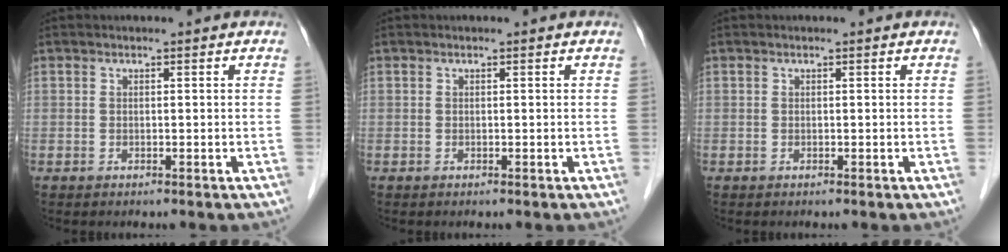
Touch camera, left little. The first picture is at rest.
{"total": 0.0}
{"total": 0.0}